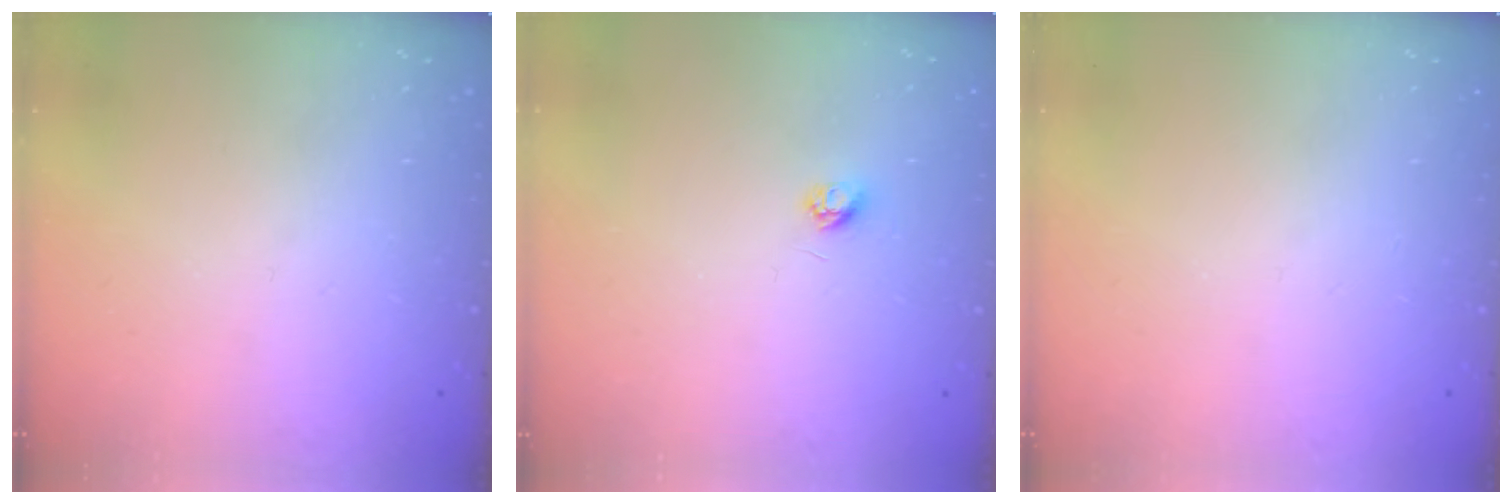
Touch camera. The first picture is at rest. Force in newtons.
{"total": 3.7, "press": 3.7, "slide": 0.3}
{"total": 0.0}